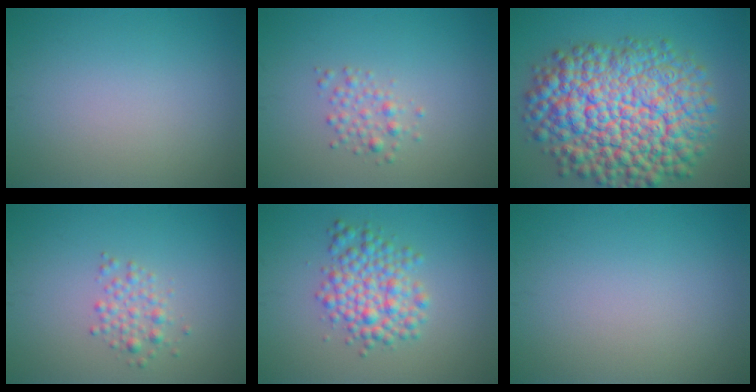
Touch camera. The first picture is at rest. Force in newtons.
{"total": 1.7, "press": 1.7, "slide": 0.0}
{"total": 15.3, "press": 15.2, "slide": 0.5}
{"total": 1.9, "press": 1.9, "slide": 0.1}
{"total": 4.5, "press": 4.5, "slide": 0.1}
{"total": 0.0}